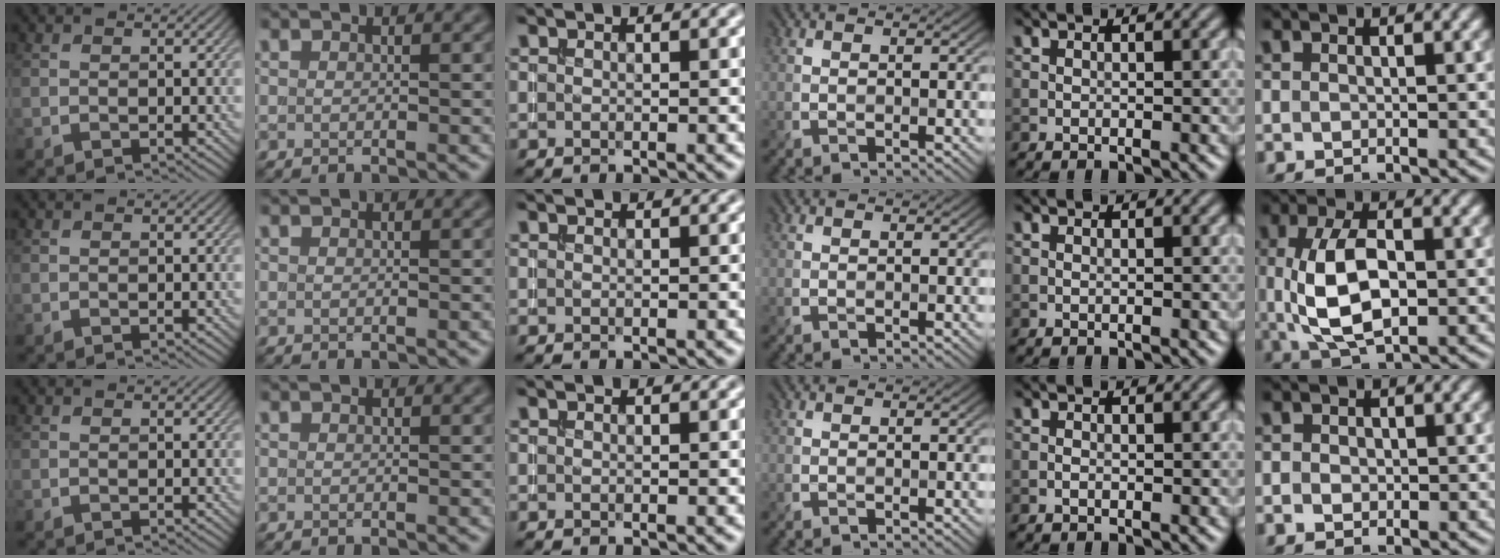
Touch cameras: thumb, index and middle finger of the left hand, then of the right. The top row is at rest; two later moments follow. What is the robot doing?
{"motion": "extract", "object": "drawer"}